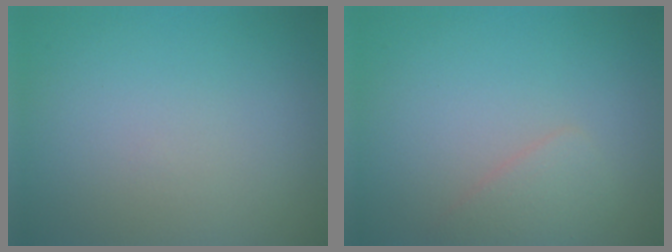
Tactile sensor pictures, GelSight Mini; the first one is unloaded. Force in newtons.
{"total": 1.7, "press": 1.7, "slide": 0.1}